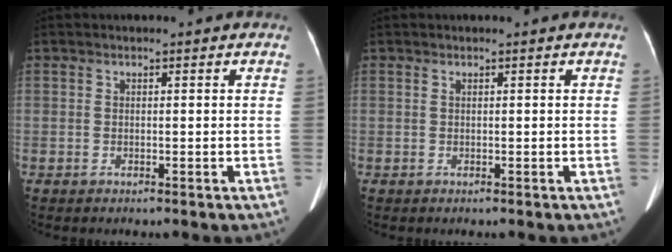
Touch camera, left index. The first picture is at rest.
{"total": 0.0}